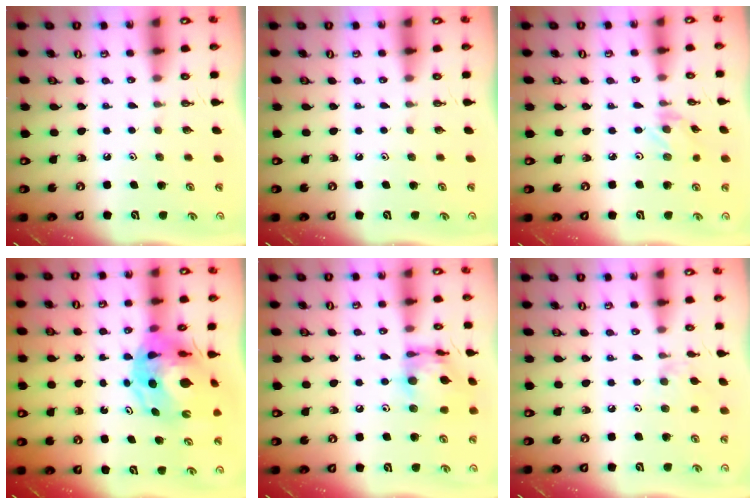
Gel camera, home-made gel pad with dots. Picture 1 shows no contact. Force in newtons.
{"total": 0.0}
{"total": 0.5, "press": 0.5, "slide": 0.1}
{"total": 13.7, "press": 13.6, "slide": 1.6}
{"total": 14.0, "press": 13.9, "slide": 1.2}
{"total": 3.3, "press": 3.3, "slide": 0.7}